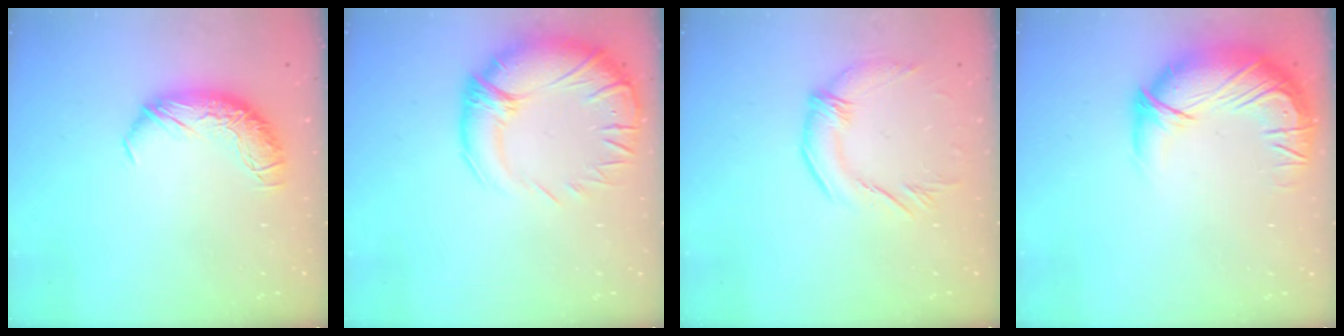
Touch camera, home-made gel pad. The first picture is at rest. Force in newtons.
{"total": 7.5, "press": 5.9, "slide": 4.6}
{"total": 2.3, "press": 1.8, "slide": 1.4}
{"total": 4.2, "press": 2.5, "slide": 3.4}